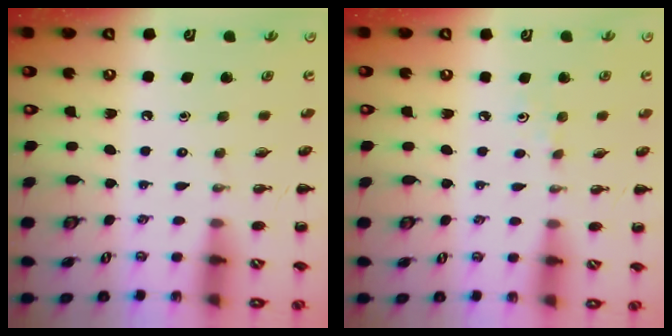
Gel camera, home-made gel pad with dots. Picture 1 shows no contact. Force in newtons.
{"total": 3.2, "press": 3.0, "slide": 1.2}